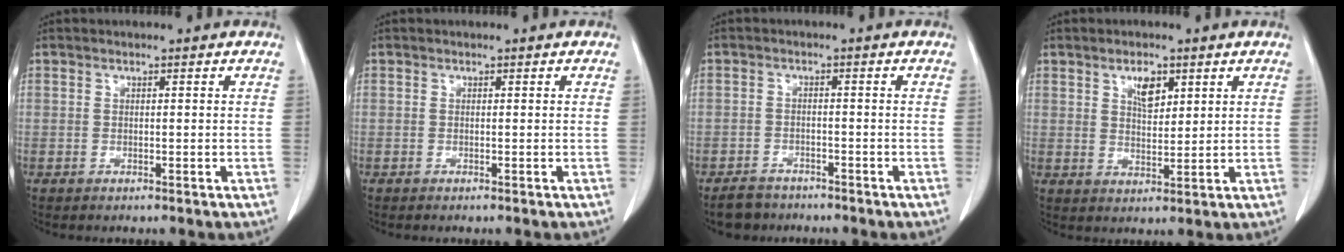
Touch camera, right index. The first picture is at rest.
{"total": 0.0}
{"total": 4.0, "force": [-3.5, 2.0, 0.4], "torque": [-0.013, -0.001, -0.059]}
{"total": 4.2, "force": [2.2, 1.9, 3.0], "torque": [-0.053, -0.001, 0.041]}